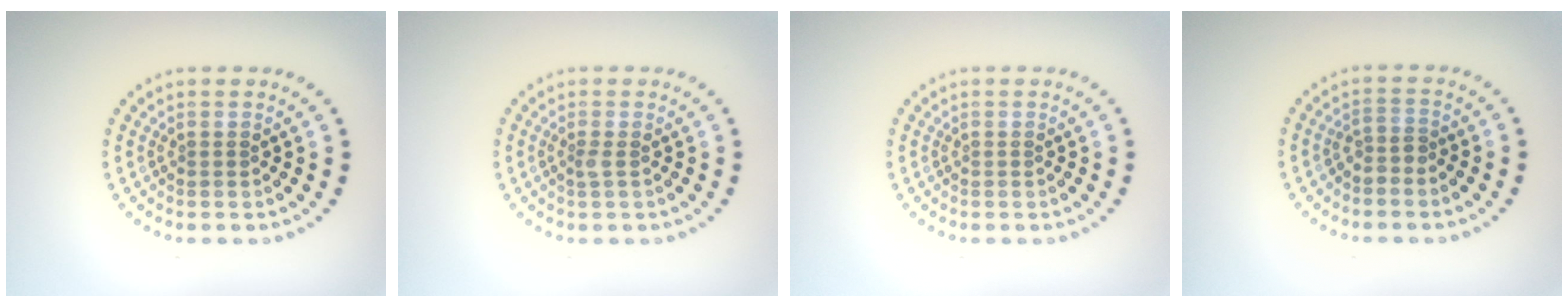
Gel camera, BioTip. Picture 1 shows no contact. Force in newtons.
{"total": 0.7, "press": 0.5, "slide": 0.4}
{"total": 0.0}
{"total": 1.6, "press": 1.2, "slide": 1.1}